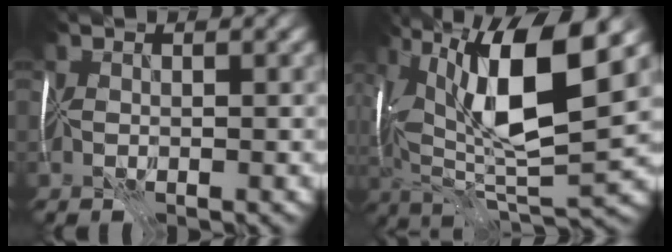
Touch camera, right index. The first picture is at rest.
{"total": 12.4, "force": [4.0, 3.5, 11.2], "torque": [-0.203, 0.002, 0.072]}